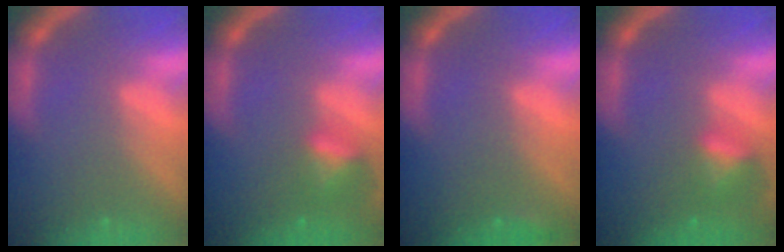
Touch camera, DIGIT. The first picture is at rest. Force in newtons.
{"total": 2.9}
{"total": 0.9}
{"total": 2.9}